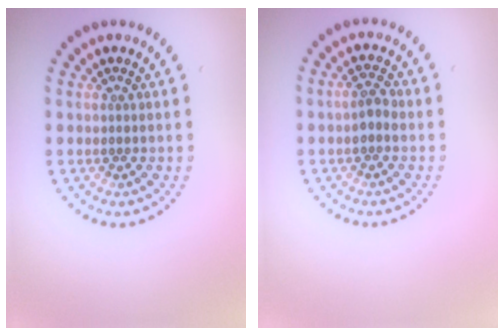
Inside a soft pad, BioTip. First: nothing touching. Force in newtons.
{"total": 1.8, "press": 1.7, "slide": 0.6}